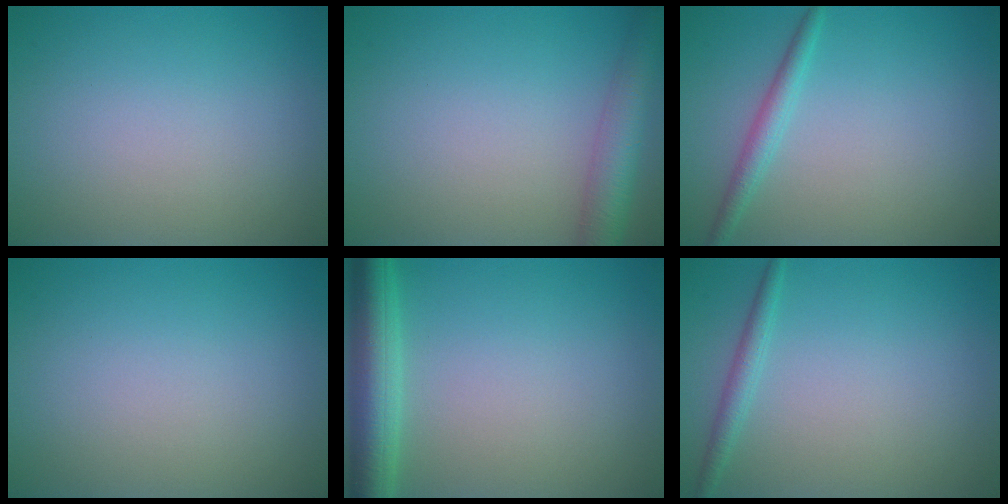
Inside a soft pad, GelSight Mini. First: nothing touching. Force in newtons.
{"total": 4.2, "press": 4.2, "slide": 0.2}
{"total": 1.9, "press": 1.9, "slide": 0.2}
{"total": 0.0}
{"total": 5.1, "press": 5.1, "slide": 0.2}
{"total": 1.5, "press": 1.5, "slide": 0.1}